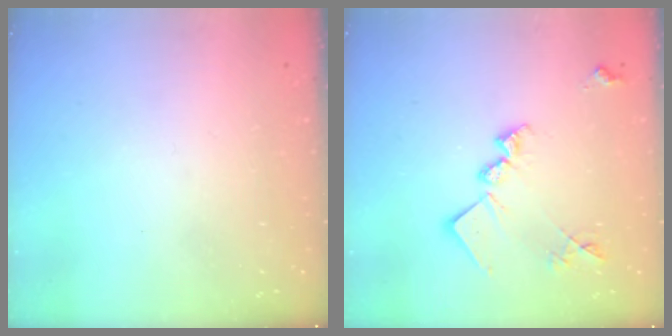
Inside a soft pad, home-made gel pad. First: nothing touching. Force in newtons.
{"total": 15.6, "press": 15.5, "slide": 0.9}